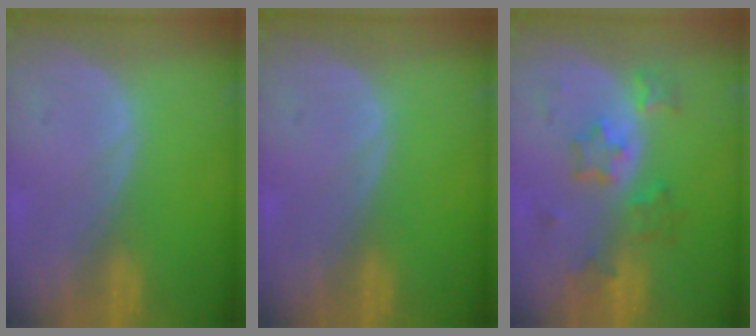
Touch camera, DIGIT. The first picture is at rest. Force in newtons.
{"total": 0.0}
{"total": 6.0, "press": 6.0, "slide": 0.6}